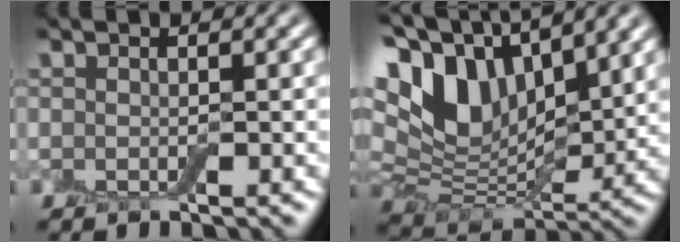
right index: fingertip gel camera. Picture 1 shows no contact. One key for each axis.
{"total": 11.7, "fx": 5.4, "fy": 6.4, "fz": 8.1, "tx": -0.178, "ty": 0.019, "tz": 0.097}